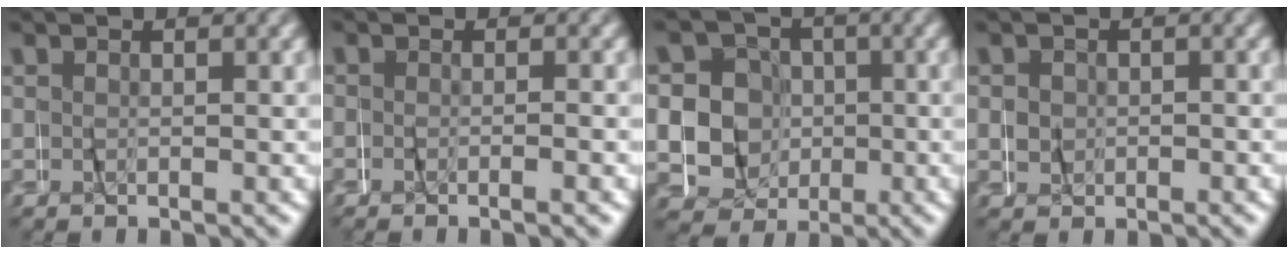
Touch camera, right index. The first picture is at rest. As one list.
[{"total": 1.4, "force": [-1.3, -0.4, 0.3], "torque": [-0.015, 0.001, -0.025]}, {"total": 12.4, "force": [-0.6, 12.0, 3.2], "torque": [-0.119, -0.036, -0.014]}, {"total": 1.0, "force": [-0.2, 0.9, -0.2], "torque": [0.000, -0.001, -0.002]}]